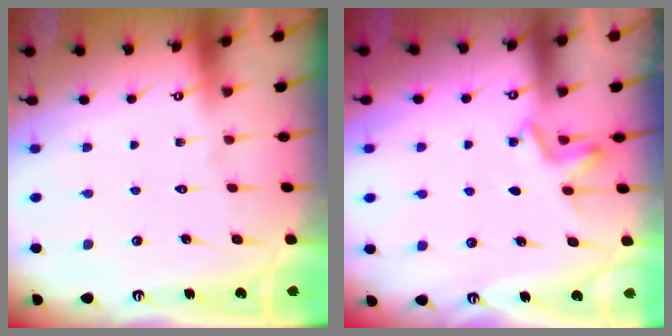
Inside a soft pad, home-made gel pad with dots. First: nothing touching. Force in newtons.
{"total": 2.4, "press": 2.2, "slide": 1.1}